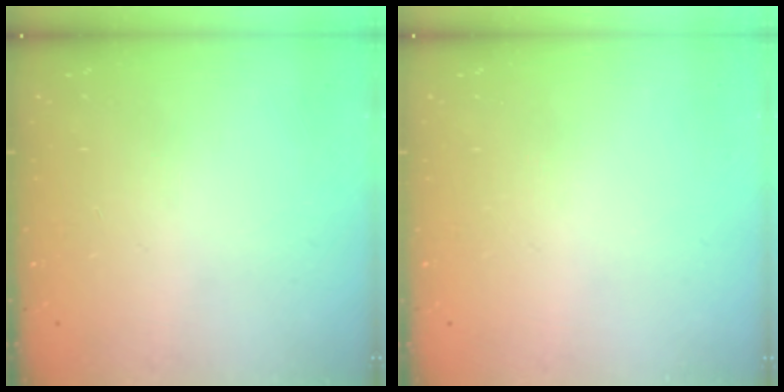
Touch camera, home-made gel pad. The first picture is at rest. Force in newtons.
{"total": 0.0}